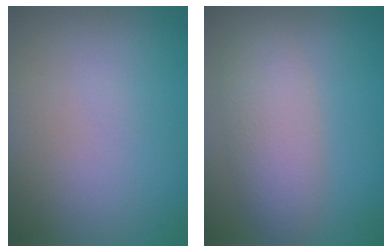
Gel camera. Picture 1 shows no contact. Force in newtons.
{"total": 4.1, "press": 4.1, "slide": 0.3}